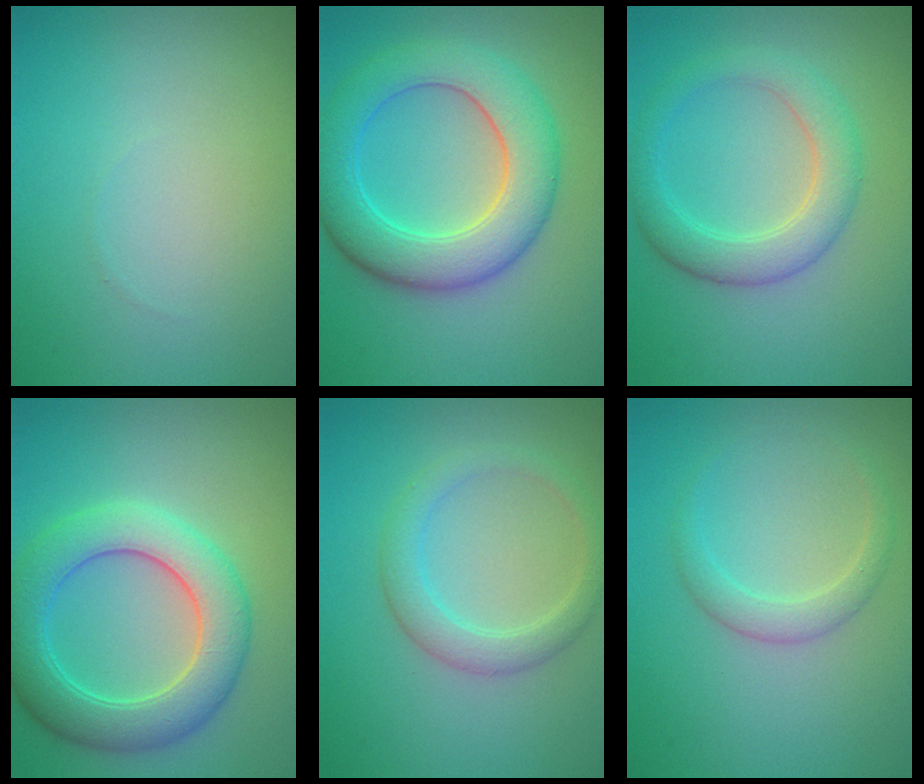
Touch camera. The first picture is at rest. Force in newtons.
{"total": 7.5, "press": 7.5, "slide": 0.3}
{"total": 4.1, "press": 4.1, "slide": 0.3}
{"total": 6.8, "press": 6.8, "slide": 0.3}
{"total": 2.9, "press": 2.9, "slide": 0.4}
{"total": 2.0, "press": 2.0, "slide": 0.1}